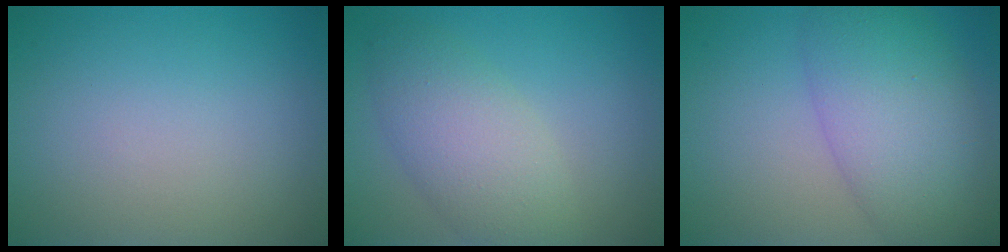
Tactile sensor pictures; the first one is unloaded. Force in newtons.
{"total": 5.0, "press": 5.0, "slide": 0.4}
{"total": 7.5, "press": 7.5, "slide": 0.3}